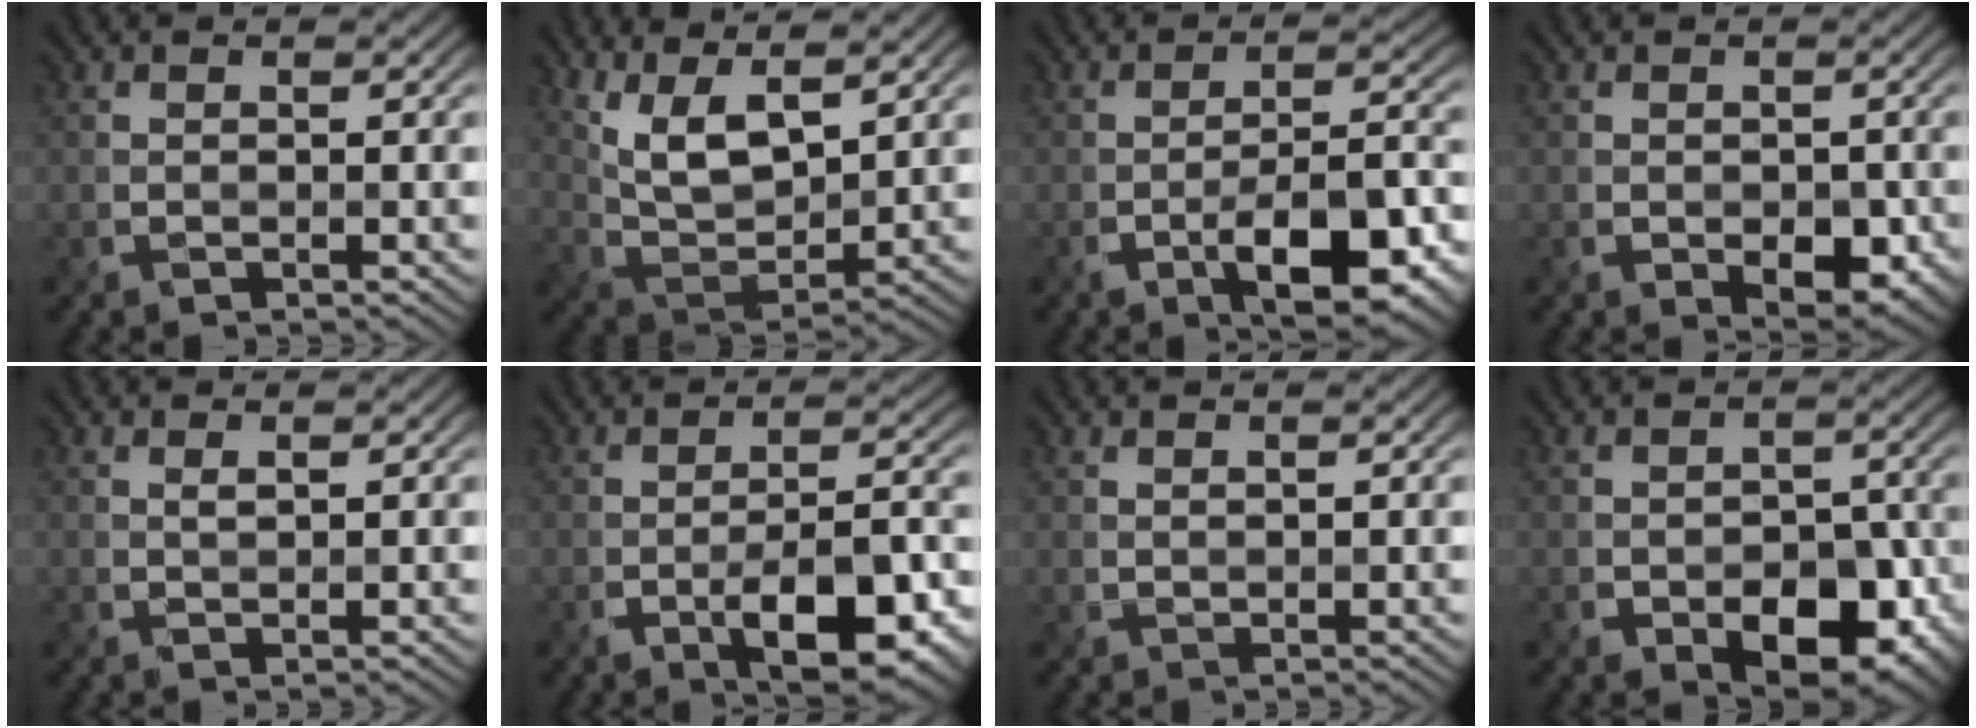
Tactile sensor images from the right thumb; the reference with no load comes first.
{"total": 8.2, "force": [4.5, 3.3, 6.0], "torque": [-0.134, -0.001, 0.095]}
{"total": 10.2, "force": [-4.8, 3.4, 8.3], "torque": [-0.127, -0.001, -0.072]}
{"total": 4.3, "force": [-1.4, 2.7, 3.0], "torque": [-0.046, -0.018, -0.010]}
{"total": 0.9, "force": [0.6, 0.2, 0.6], "torque": [-0.011, 0.003, 0.011]}
{"total": 9.3, "force": [-3.9, 3.5, 7.7], "torque": [-0.121, -0.005, -0.057]}
{"total": 0.5, "force": [0.5, 0.0, 0.2], "torque": [-0.006, 0.005, 0.009]}
{"total": 8.9, "force": [-3.8, 5.3, 6.1], "torque": [-0.092, -0.020, -0.042]}